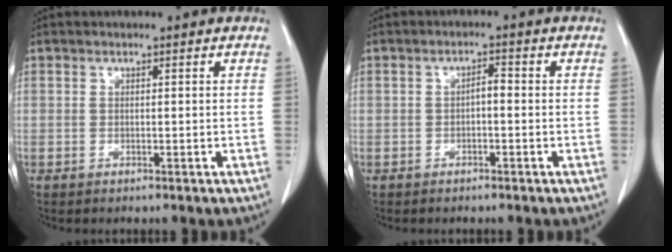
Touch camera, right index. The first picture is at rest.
{"total": 1.8, "force": [-0.3, 0.7, 1.7], "torque": [-0.028, 0.008, -0.004]}